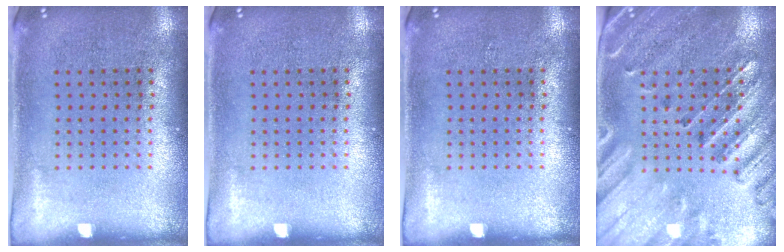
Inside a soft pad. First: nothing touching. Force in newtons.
{"total": 0.0}
{"total": 0.0}
{"total": 2.9, "press": 2.7, "slide": 1.1}